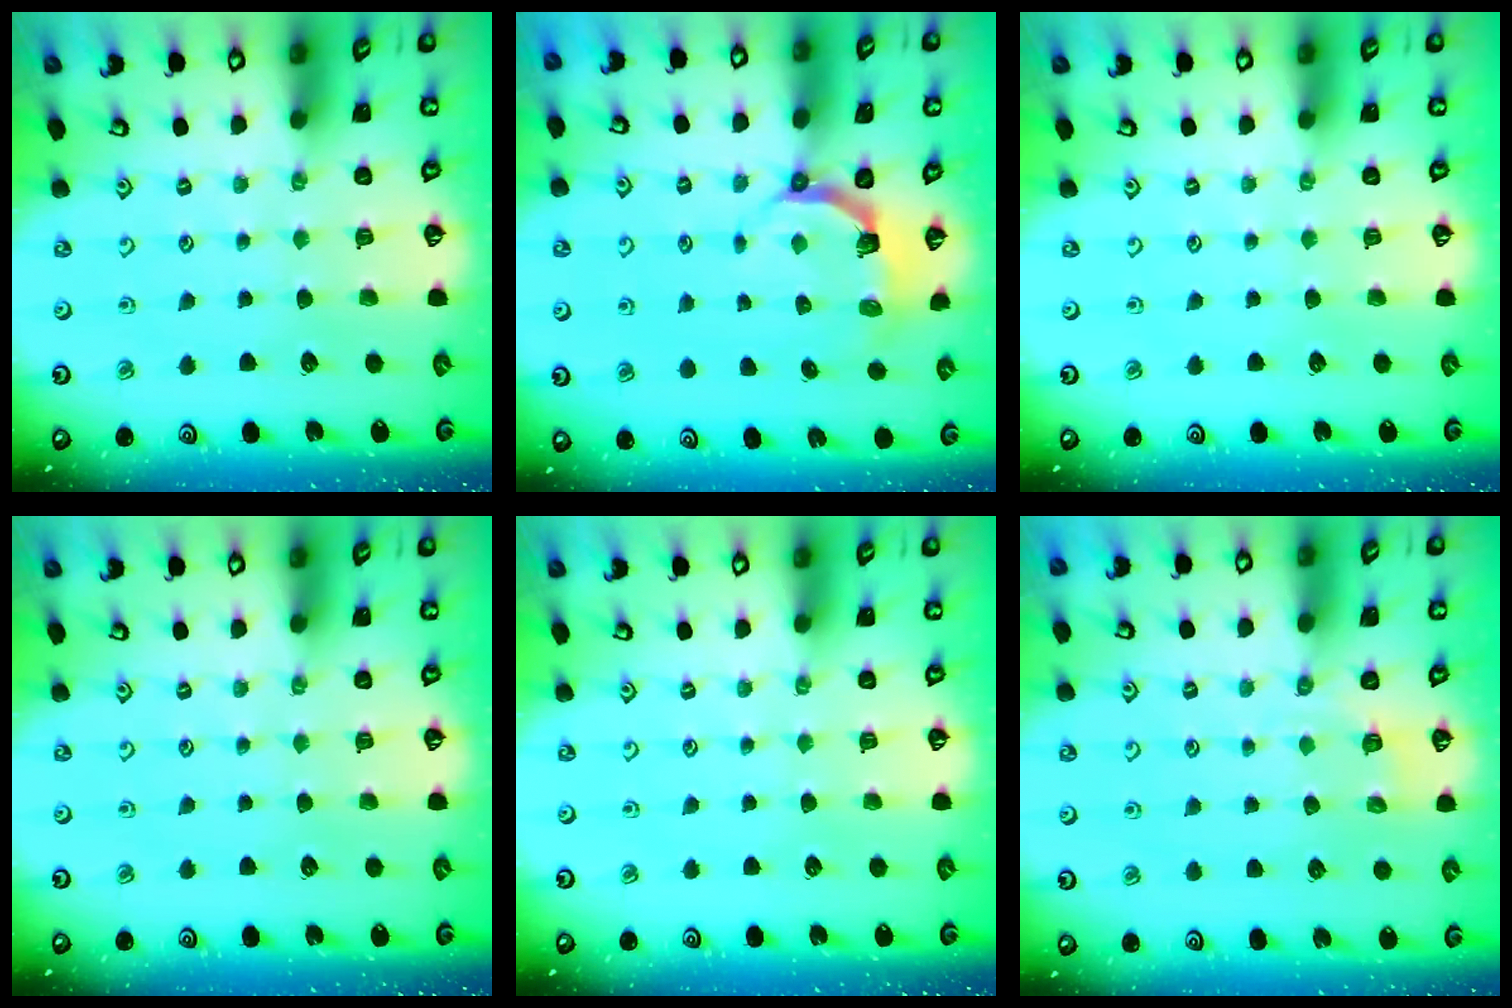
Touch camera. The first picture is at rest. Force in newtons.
{"total": 4.3, "press": 2.8, "slide": 3.3}
{"total": 0.0}
{"total": 0.0}
{"total": 0.0}
{"total": 2.1, "press": 1.0, "slide": 1.9}